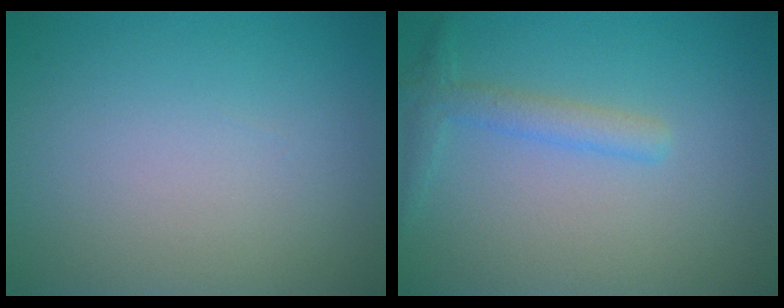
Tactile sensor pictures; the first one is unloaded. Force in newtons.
{"total": 2.2, "press": 2.2, "slide": 0.1}